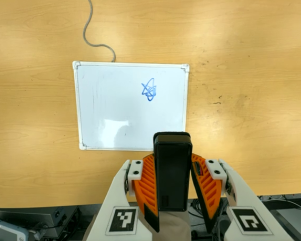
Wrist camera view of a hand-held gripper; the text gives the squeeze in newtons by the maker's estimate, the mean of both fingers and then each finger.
{"total": 6.1, "left": 4.8, "right": 7.4}